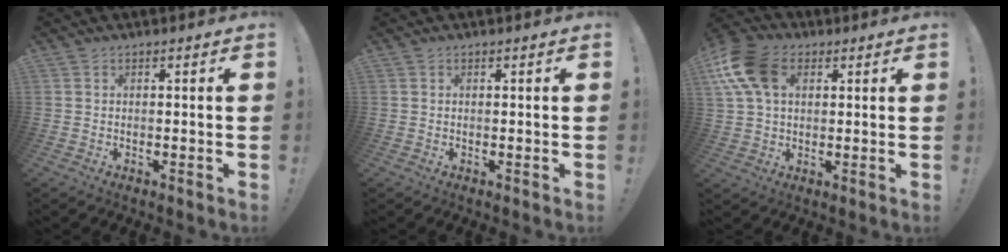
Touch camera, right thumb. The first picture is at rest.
{"total": 0.0}
{"total": 15.2, "force": [4.9, 10.1, 10.3], "torque": [-0.202, -0.012, 0.091]}